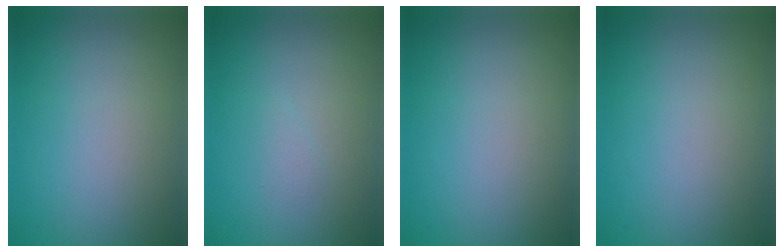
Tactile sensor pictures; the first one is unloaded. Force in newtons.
{"total": 0.6, "press": 0.6, "slide": 0.1}
{"total": 0.0}
{"total": 0.0}